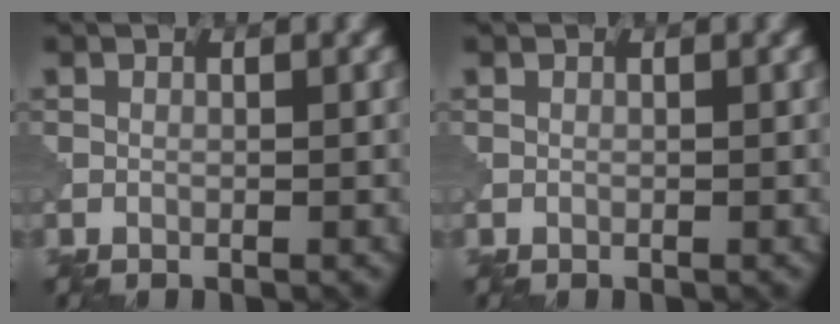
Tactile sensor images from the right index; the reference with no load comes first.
{"total": 0.0}